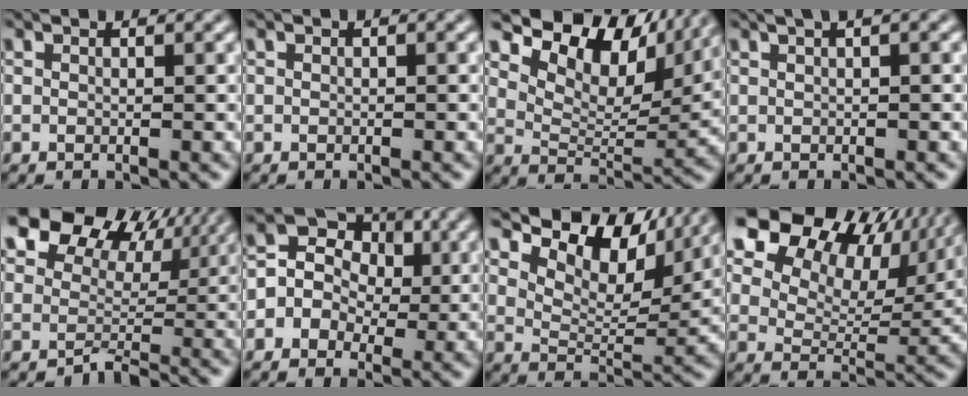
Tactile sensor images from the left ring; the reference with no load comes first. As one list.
[{"total": 0.6, "force": [0.1, 0.3, 0.5], "torque": [-0.007, 0.002, 0.000]}, {"total": 10.9, "force": [7.6, 4.8, 6.1], "torque": [-0.107, 0.005, 0.123]}, {"total": 4.3, "force": [2.1, 1.8, 3.3], "torque": [-0.028, 0.024, 0.015]}, {"total": 7.6, "force": [3.7, 5.3, 4.1], "torque": [-0.040, -0.002, 0.065]}, {"total": 6.0, "force": [0.4, 5.4, 2.6], "torque": [-0.021, 0.031, -0.028]}, {"total": 9.4, "force": [6.9, 3.9, 5.1], "torque": [-0.082, 0.002, 0.107]}, {"total": 16.3, "force": [9.5, 9.9, 8.7], "torque": [-0.170, 0.054, 0.156]}]